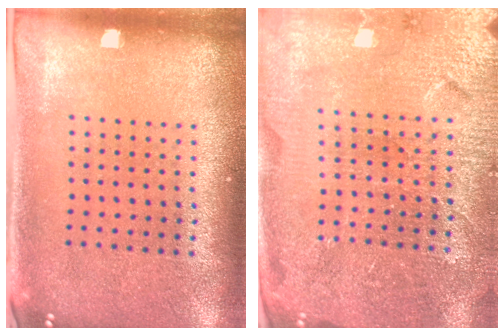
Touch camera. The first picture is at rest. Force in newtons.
{"total": 4.3, "press": 4.2, "slide": 1.2}